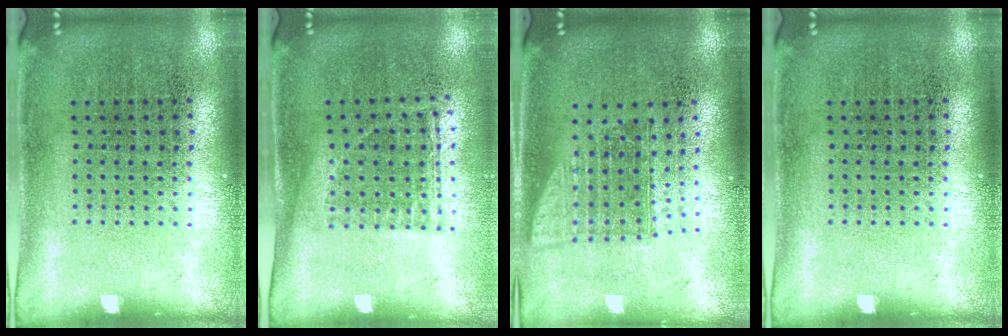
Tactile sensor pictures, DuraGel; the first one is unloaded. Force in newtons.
{"total": 1.2, "press": 0.9, "slide": 0.7}
{"total": 1.6, "press": 1.2, "slide": 0.9}
{"total": 0.0}